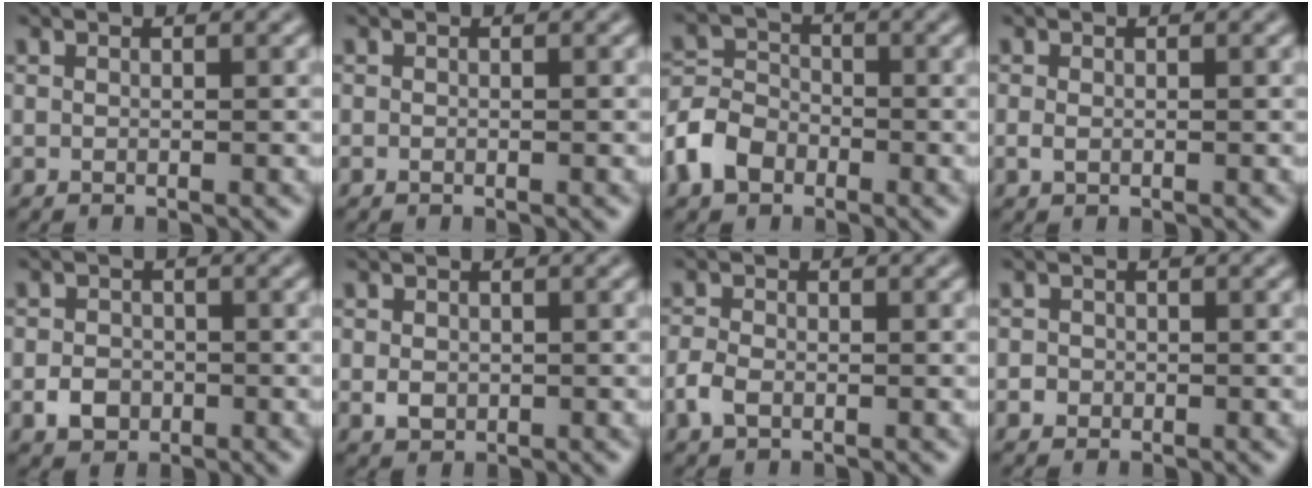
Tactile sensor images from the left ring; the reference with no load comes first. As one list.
[{"total": 0.0}, {"total": 4.5, "force": [-2.5, 3.2, 2.0], "torque": [-0.045, 0.004, -0.059]}, {"total": 0.7, "force": [-0.1, 0.5, 0.5], "torque": [-0.011, -0.003, -0.002]}, {"total": 2.4, "force": [-0.9, 1.9, 1.1], "torque": [-0.013, 0.000, -0.022]}, {"total": 1.6, "force": [-0.2, 1.3, 0.9], "torque": [-0.017, -0.004, -0.005]}, {"total": 1.9, "force": [-0.8, 1.2, 1.2], "torque": [-0.025, 0.000, -0.021]}, {"total": 0.9, "force": [-0.3, 0.8, 0.1], "torque": [0.005, -0.002, -0.006]}]